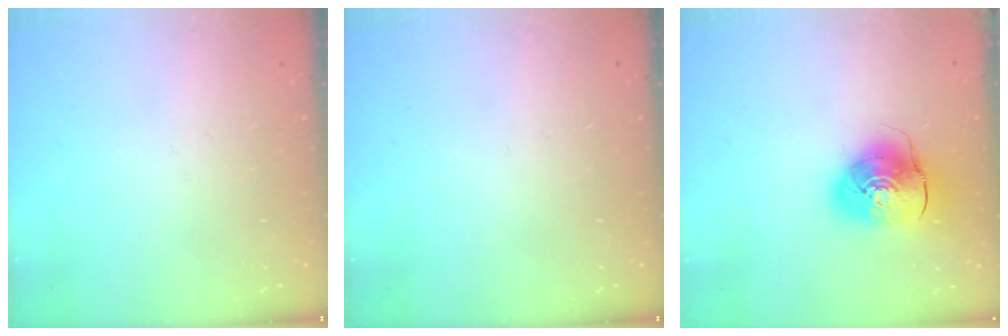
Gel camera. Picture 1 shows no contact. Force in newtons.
{"total": 0.0}
{"total": 11.8, "press": 11.7, "slide": 1.9}